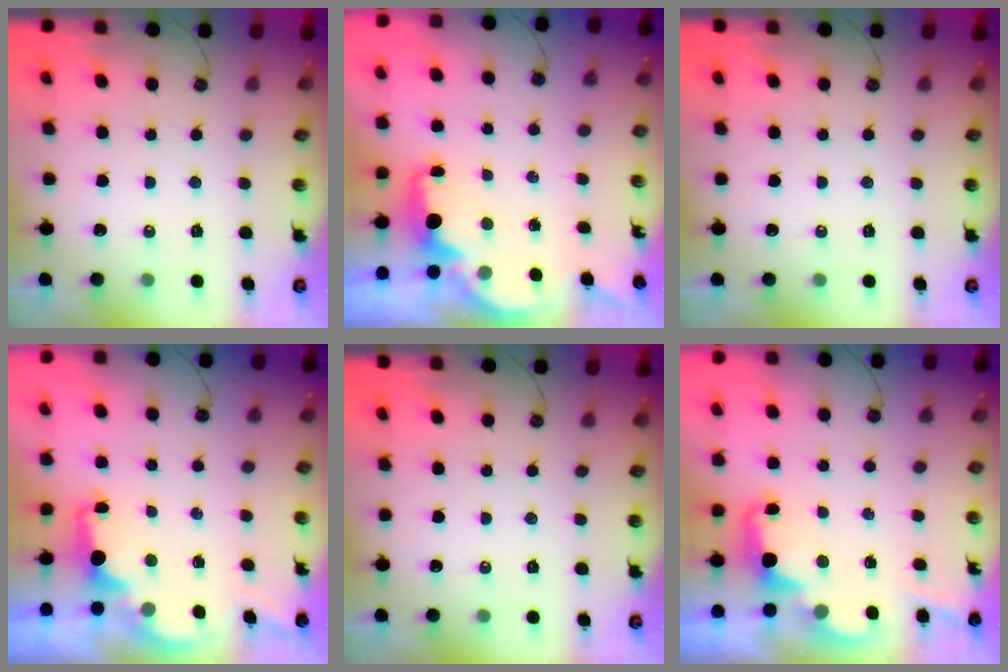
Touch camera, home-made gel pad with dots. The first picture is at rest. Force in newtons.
{"total": 2.4, "press": 2.3, "slide": 0.8}
{"total": 0.0}
{"total": 1.7, "press": 1.5, "slide": 0.8}
{"total": 0.0}
{"total": 2.4, "press": 2.4, "slide": 0.5}